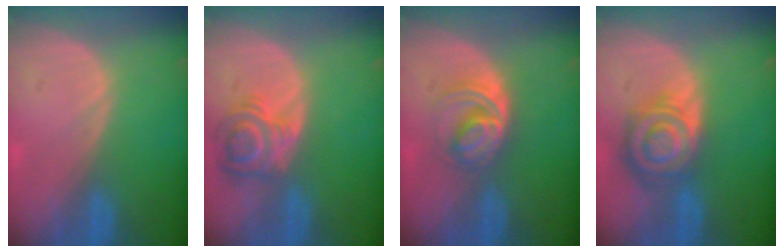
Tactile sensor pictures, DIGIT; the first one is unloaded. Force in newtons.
{"total": 5.8, "press": 5.8, "slide": 0.3}
{"total": 6.1, "press": 5.3, "slide": 3.1}
{"total": 8.5, "press": 7.4, "slide": 4.2}